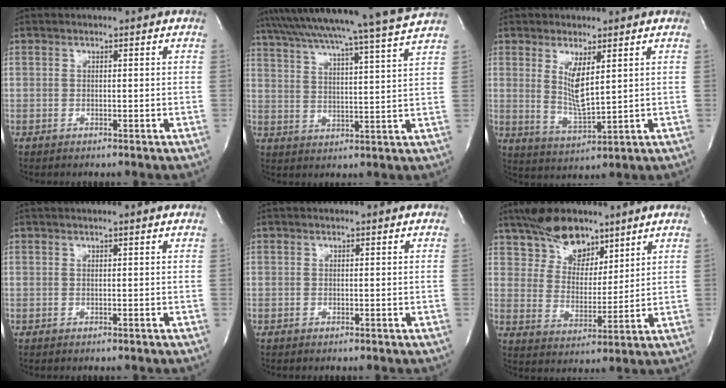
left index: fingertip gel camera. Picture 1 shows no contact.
{"total": 21.5, "force": [19.5, -2.8, 8.7], "torque": [-0.157, -0.041, 0.272]}
{"total": 5.5, "force": [1.8, 0.9, 5.1], "torque": [-0.103, -0.019, 0.044]}
{"total": 1.2, "force": [0.9, -0.4, 0.7], "torque": [-0.020, 0.006, 0.016]}
{"total": 0.0}
{"total": 9.1, "force": [7.0, 4.4, 3.6], "torque": [-0.064, 0.010, 0.133]}